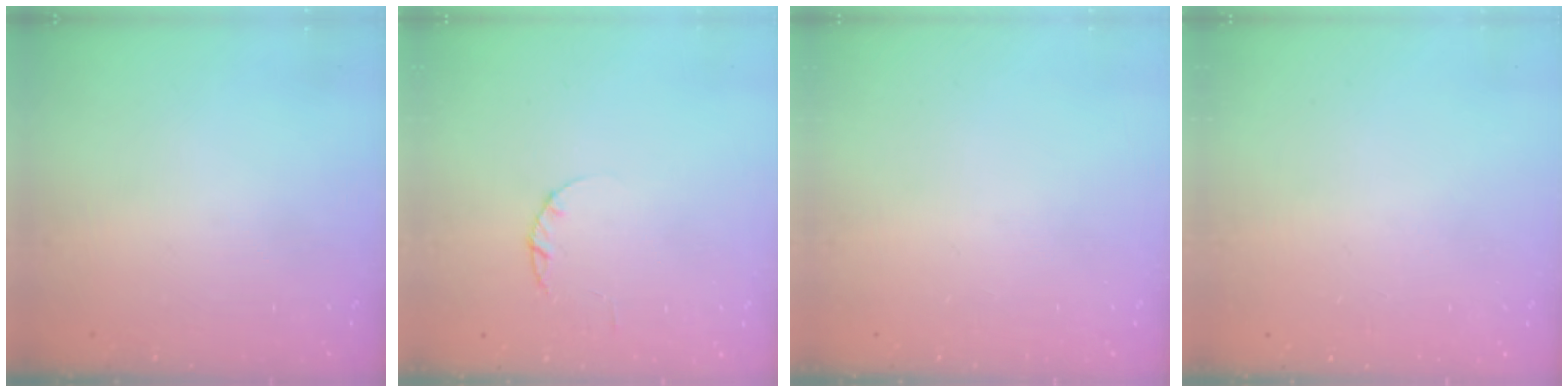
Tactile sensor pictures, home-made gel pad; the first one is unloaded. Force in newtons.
{"total": 1.7, "press": 1.7, "slide": 0.3}
{"total": 0.0}
{"total": 2.2, "press": 2.2, "slide": 0.1}